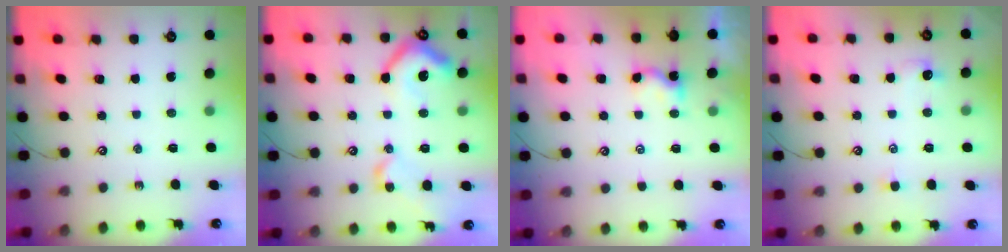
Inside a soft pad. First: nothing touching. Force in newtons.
{"total": 14.1, "press": 14.0, "slide": 1.7}
{"total": 2.4, "press": 2.4, "slide": 0.1}
{"total": 1.2, "press": 0.9, "slide": 0.7}